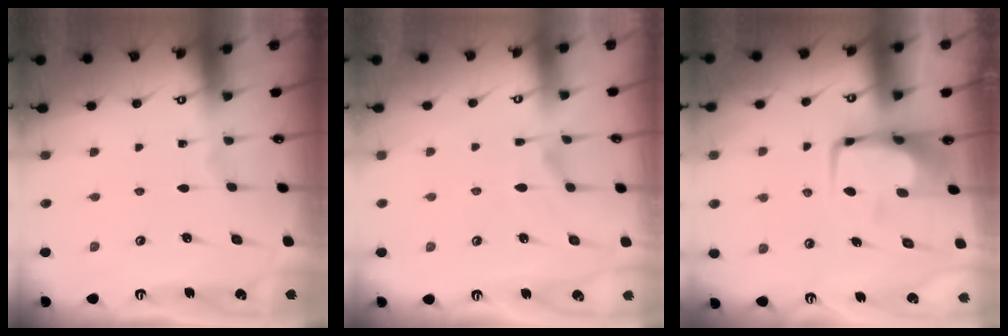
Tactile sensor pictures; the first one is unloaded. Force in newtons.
{"total": 5.1, "press": 4.9, "slide": 1.3}
{"total": 0.6, "press": 0.2, "slide": 0.5}